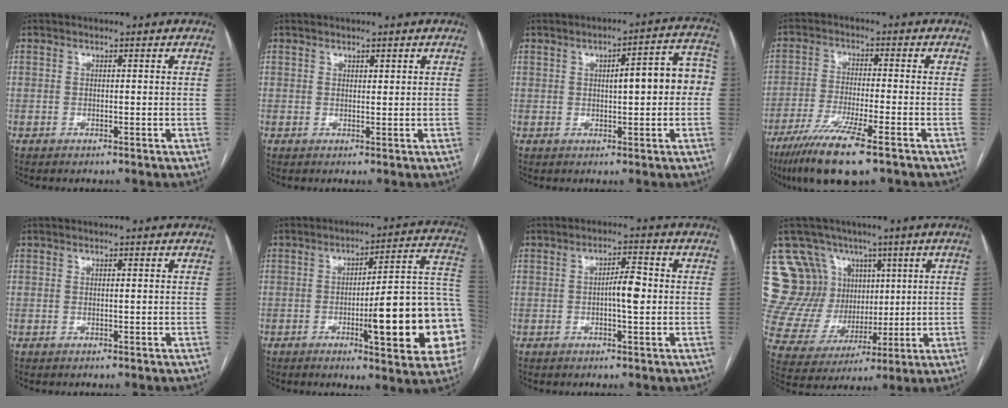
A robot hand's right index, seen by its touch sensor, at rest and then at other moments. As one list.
[{"total": 0.7, "force": [0.4, 0.3, 0.5], "torque": [-0.006, -0.002, 0.006]}, {"total": 8.8, "force": [0.4, 2.1, 8.5], "torque": [-0.108, 0.035, 0.004]}, {"total": 11.8, "force": [-7.8, 0.7, 8.9], "torque": [-0.162, -0.031, -0.131]}, {"total": 0.0}, {"total": 19.4, "force": [-4.5, 2.6, 18.7], "torque": [-0.173, 0.025, -0.054]}, {"total": 4.2, "force": [-0.3, 0.8, 4.1], "torque": [-0.068, 0.006, -0.006]}, {"total": 15.1, "force": [6.1, 13.0, 4.7], "torque": [-0.105, 0.061, 0.138]}]